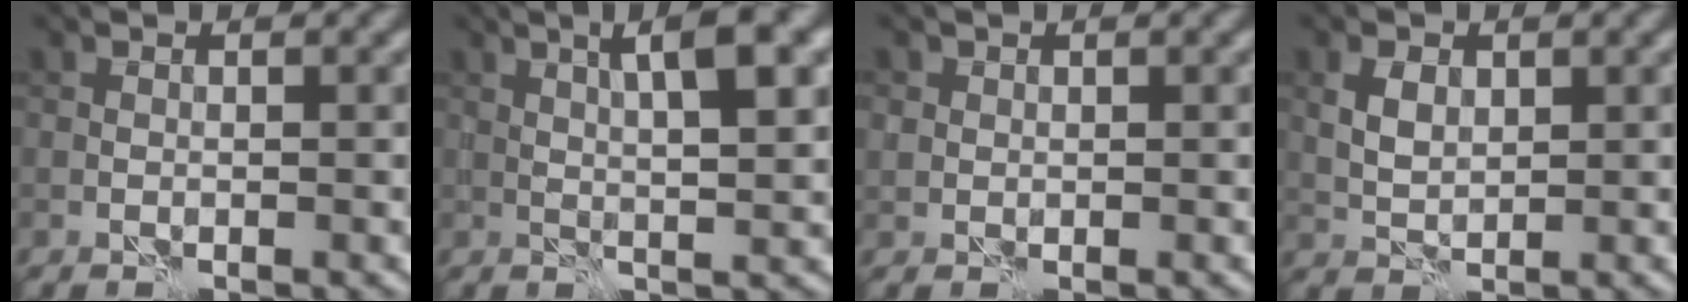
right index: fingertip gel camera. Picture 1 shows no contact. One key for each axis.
{"total": 5.5, "fx": 2.0, "fy": 1.1, "fz": 5.0, "tx": -0.076, "ty": 0.007, "tz": 0.031}
{"total": 0.9, "fx": 0.2, "fy": 0.9, "fz": 0.1, "tx": 0.004, "ty": -0.003, "tz": 0.004}
{"total": 2.5, "fx": 0.8, "fy": 1.7, "fz": 1.6, "tx": -0.036, "ty": 0.002, "tz": 0.016}